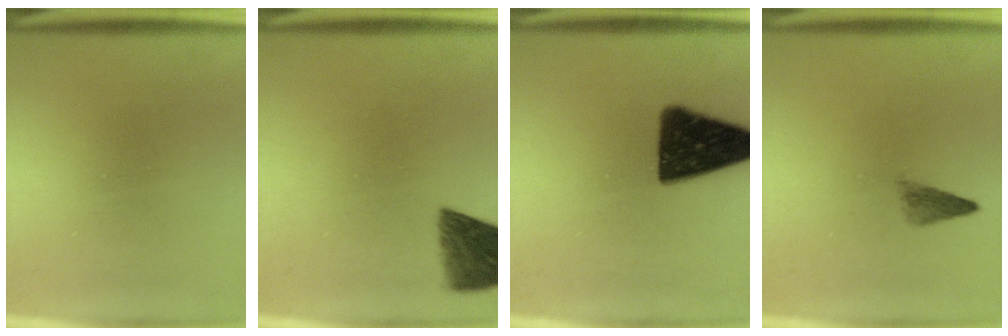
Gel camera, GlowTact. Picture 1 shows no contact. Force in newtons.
{"total": 7.4}
{"total": 15.4}
{"total": 2.1}